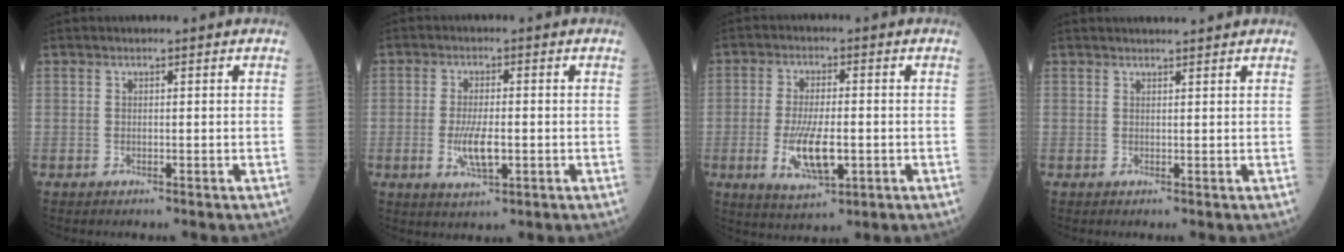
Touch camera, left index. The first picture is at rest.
{"total": 5.5, "force": [-1.3, 1.6, 5.1], "torque": [-0.106, -0.008, -0.020]}
{"total": 8.5, "force": [-2.2, 2.8, 7.8], "torque": [-0.156, -0.014, -0.032]}
{"total": 3.1, "force": [3.0, -0.1, 0.9], "torque": [-0.011, 0.016, 0.039]}